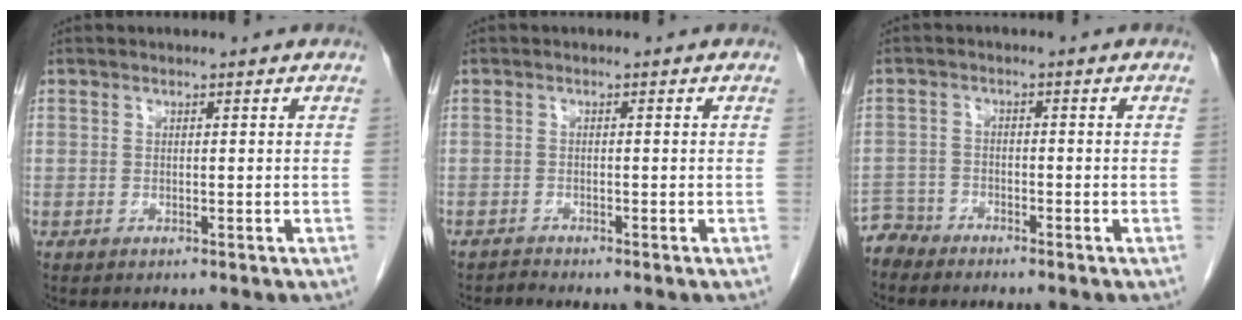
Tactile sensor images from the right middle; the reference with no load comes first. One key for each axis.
{"total": 0.9, "fx": -0.8, "fy": -0.2, "fz": -0.4, "tx": 0.001, "ty": -0.008, "tz": -0.015}
{"total": 3.3, "fx": -3.0, "fy": 0.6, "fz": -1.0, "tx": 0.020, "ty": -0.007, "tz": -0.062}